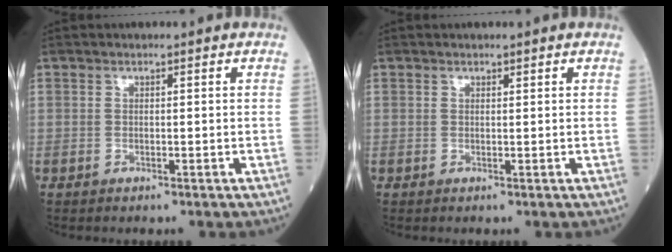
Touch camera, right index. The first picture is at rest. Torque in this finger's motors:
{"motor_torque": [-0.05, 0.02, -0.08, -0.01]}